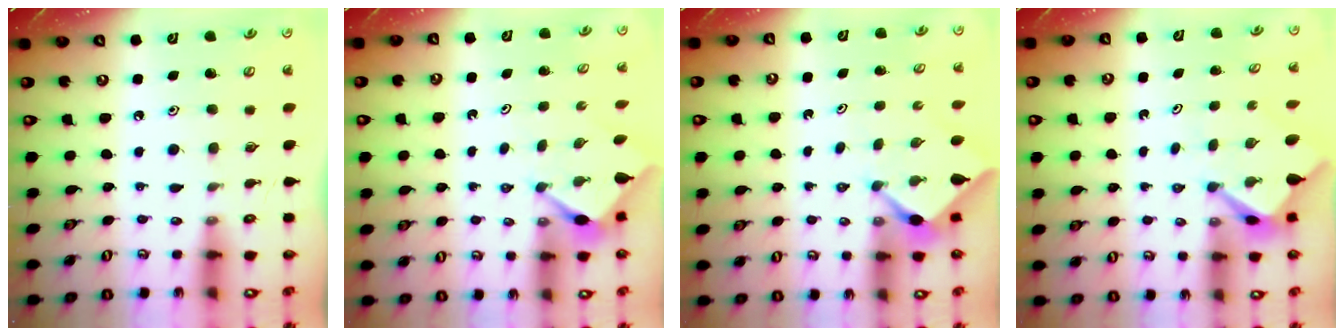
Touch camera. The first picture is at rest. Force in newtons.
{"total": 2.9, "press": 2.9, "slide": 0.3}
{"total": 2.3, "press": 2.3, "slide": 0.3}
{"total": 3.5, "press": 3.5, "slide": 0.3}